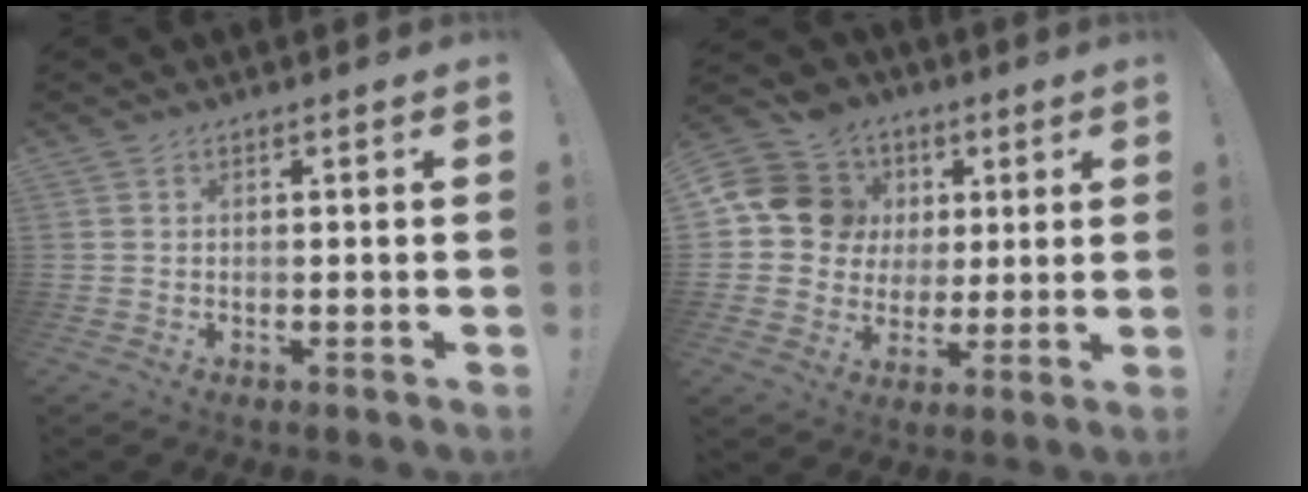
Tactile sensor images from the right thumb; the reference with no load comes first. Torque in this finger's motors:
{"motor_torque": [-0.53, 1.04, 0.26, -0.33, 0.33]}